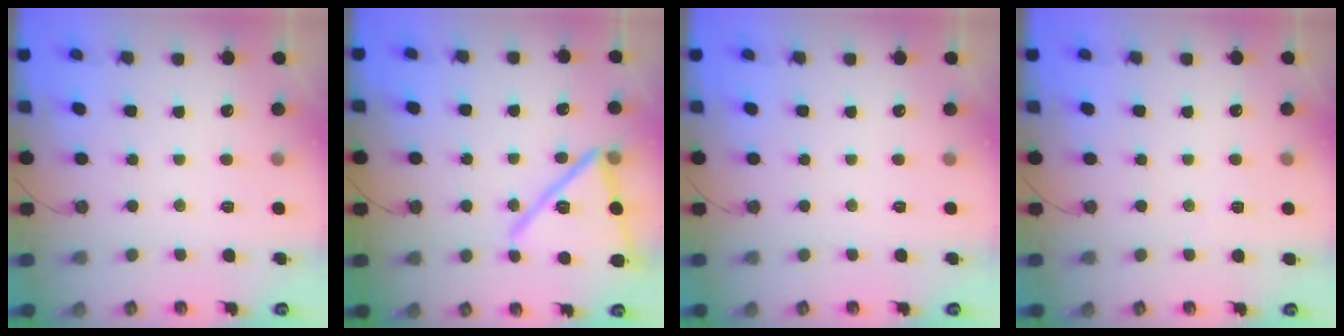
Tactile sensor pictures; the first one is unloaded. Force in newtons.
{"total": 17.2, "press": 16.9, "slide": 2.8}
{"total": 0.0}
{"total": 2.0, "press": 1.7, "slide": 0.9}